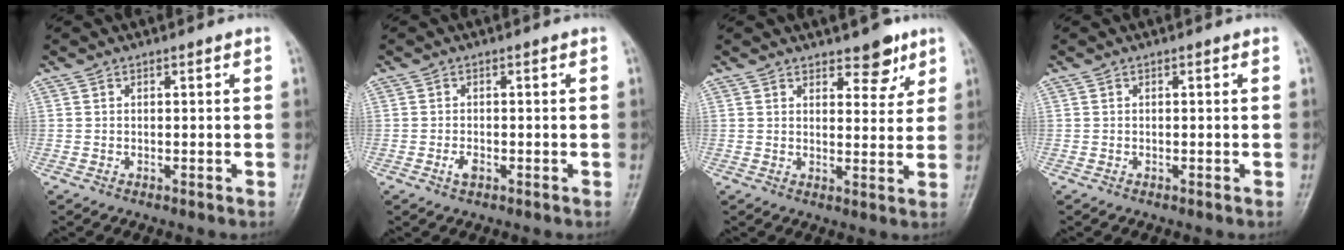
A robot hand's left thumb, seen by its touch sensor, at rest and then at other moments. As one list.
[{"total": 1.5, "force": [-0.6, 0.8, 1.1], "torque": [-0.023, -0.001, -0.012]}, {"total": 5.6, "force": [4.0, 2.7, 2.9], "torque": [-0.009, -0.025, 0.056]}, {"total": 0.0}]